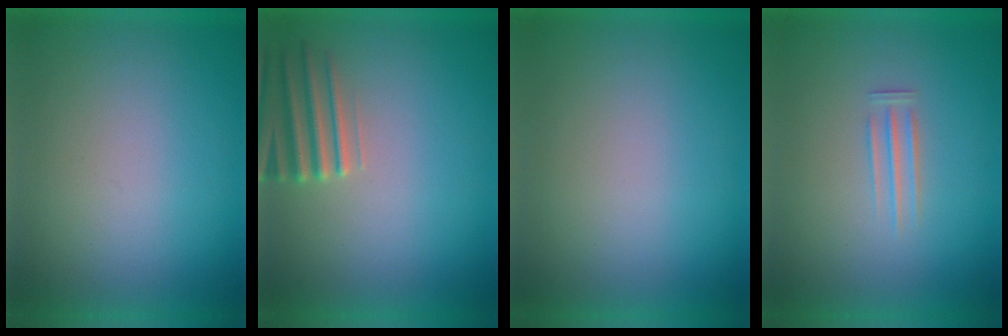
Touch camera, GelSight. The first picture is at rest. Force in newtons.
{"total": 2.9}
{"total": 0.0}
{"total": 1.9}